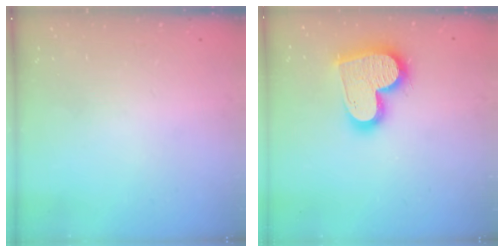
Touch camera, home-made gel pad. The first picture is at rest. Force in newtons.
{"total": 18.6, "press": 18.5, "slide": 1.7}